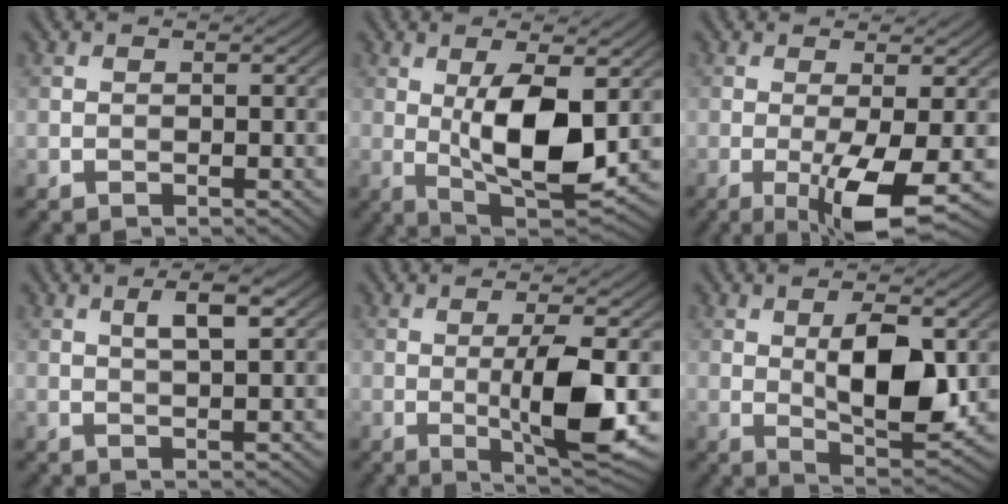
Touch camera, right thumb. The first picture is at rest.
{"total": 10.7, "force": [0.6, 4.2, 9.8], "torque": [-0.181, -0.010, 0.017]}
{"total": 7.0, "force": [-2.1, 1.1, 6.5], "torque": [-0.111, -0.001, -0.033]}
{"total": 3.5, "force": [1.4, 0.7, 3.1], "torque": [-0.055, 0.004, 0.025]}
{"total": 7.7, "force": [-0.7, 1.3, 7.6], "torque": [-0.134, 0.001, -0.008]}
{"total": 8.6, "force": [1.1, 3.5, 7.8], "torque": [-0.133, -0.004, 0.023]}